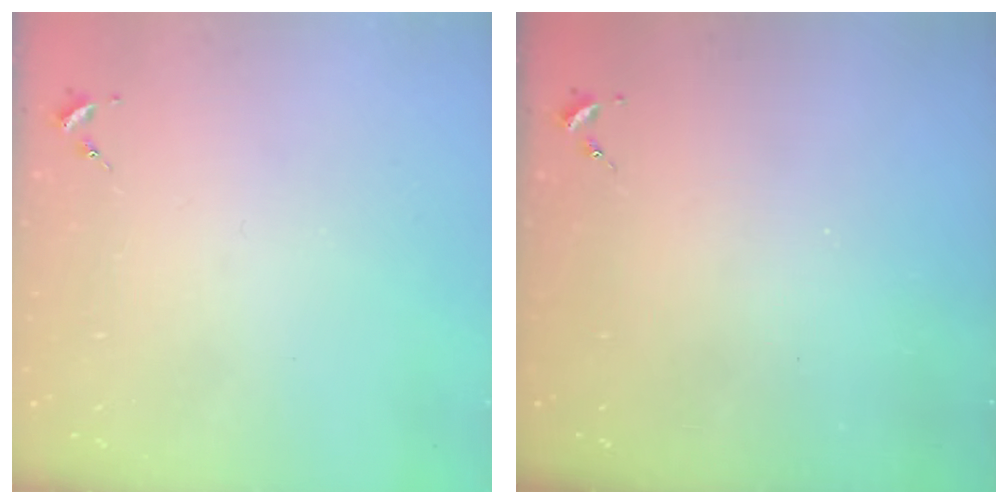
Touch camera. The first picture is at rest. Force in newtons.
{"total": 0.0}